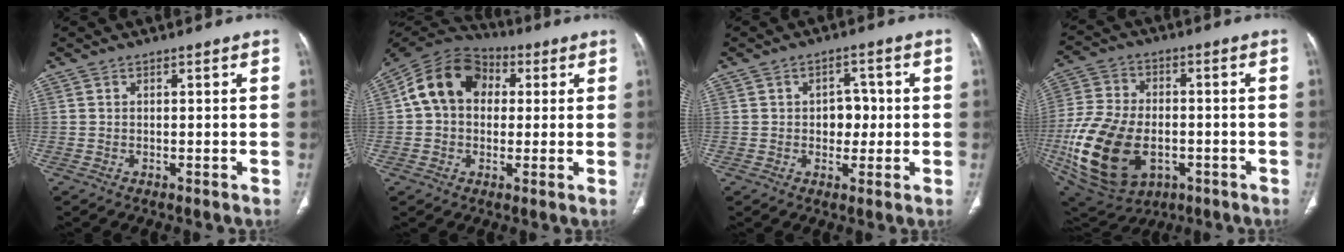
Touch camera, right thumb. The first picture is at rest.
{"total": 13.9, "force": [2.5, 10.7, 8.5], "torque": [-0.134, 0.030, 0.030]}
{"total": 5.1, "force": [0.0, 3.8, 3.3], "torque": [-0.016, 0.008, 0.000]}
{"total": 22.8, "force": [-5.5, 14.7, 16.5], "torque": [-0.338, 0.003, -0.073]}